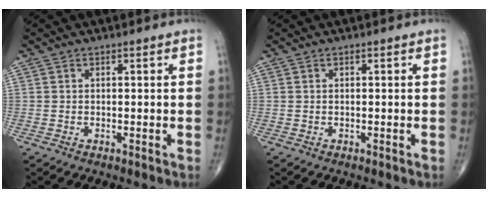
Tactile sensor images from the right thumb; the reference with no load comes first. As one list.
[{"total": 0.0}]